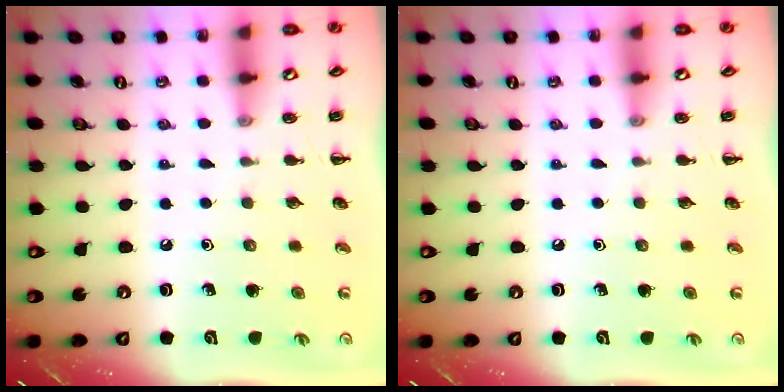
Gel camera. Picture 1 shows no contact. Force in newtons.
{"total": 0.0}